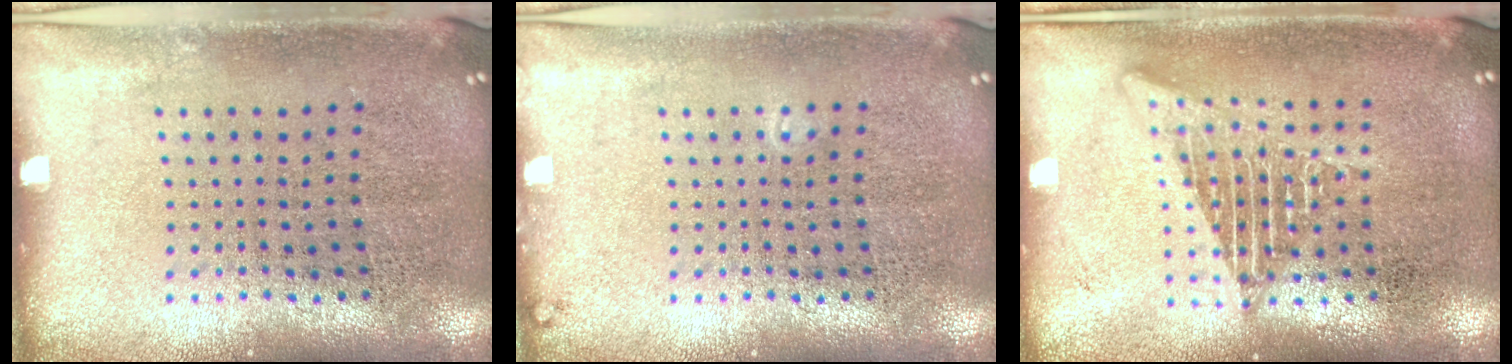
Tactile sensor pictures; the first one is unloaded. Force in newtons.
{"total": 0.6, "press": 0.6, "slide": 0.2}
{"total": 2.8, "press": 2.8, "slide": 0.3}